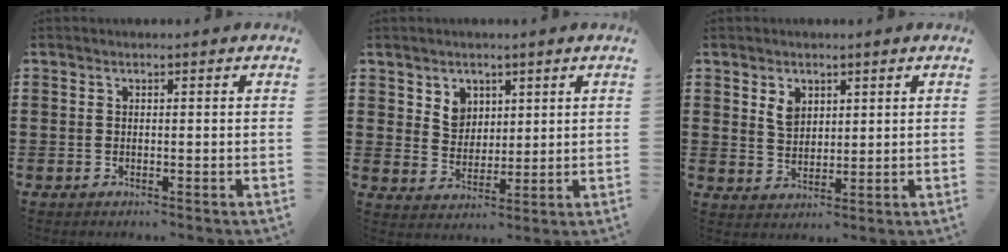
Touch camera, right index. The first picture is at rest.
{"total": 4.6, "force": [2.5, 3.7, 1.1], "torque": [-0.031, 0.009, 0.046]}
{"total": 3.4, "force": [1.8, 2.3, 1.7], "torque": [-0.034, 0.004, 0.032]}